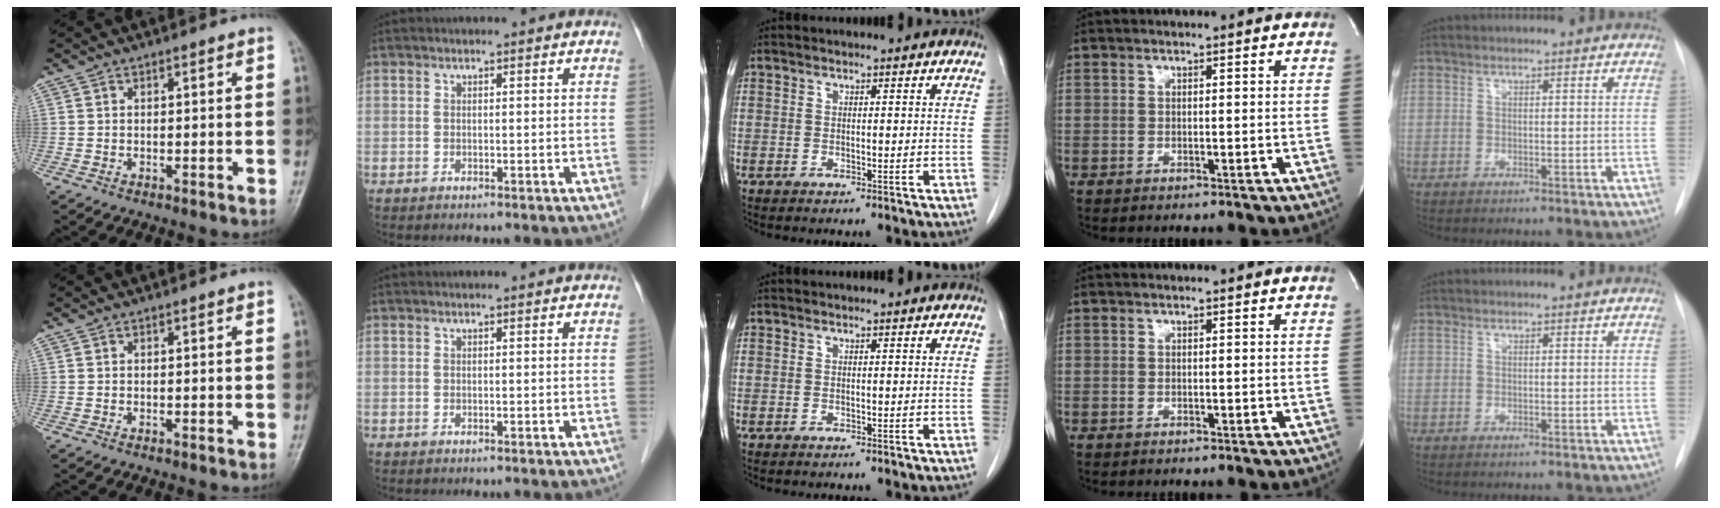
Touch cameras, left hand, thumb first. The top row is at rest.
{}